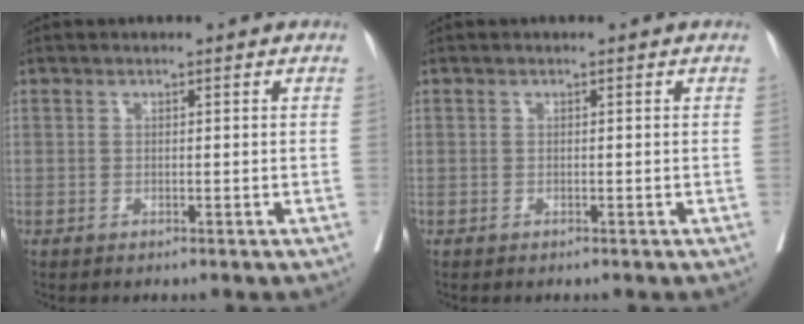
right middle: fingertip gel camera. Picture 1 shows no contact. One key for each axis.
{"total": 0.0}